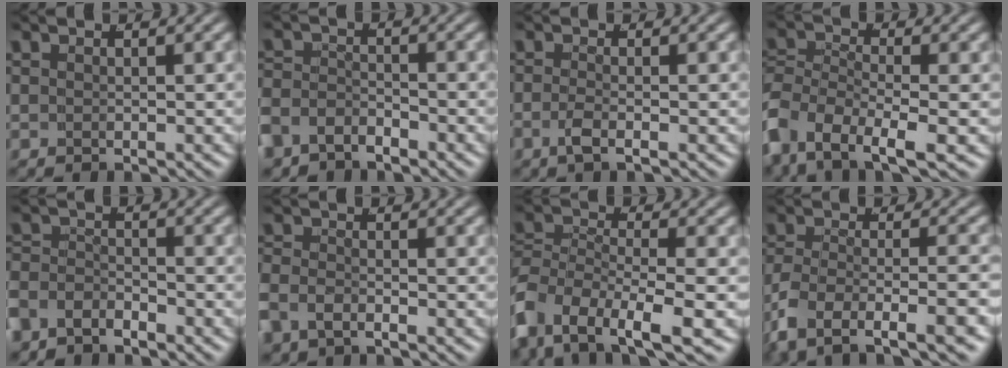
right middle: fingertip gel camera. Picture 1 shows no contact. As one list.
[{"total": 4.1, "force": [-3.1, 2.5, 0.9], "torque": [-0.032, -0.020, -0.049]}, {"total": 1.7, "force": [-1.2, 0.1, 1.2], "torque": [-0.029, -0.006, -0.019]}, {"total": 7.4, "force": [-3.3, 5.1, 4.3], "torque": [-0.131, -0.046, -0.044]}, {"total": 4.2, "force": [-3.1, 2.6, 1.1], "torque": [-0.032, -0.018, -0.050]}, {"total": 2.9, "force": [-1.5, 2.1, 1.3], "torque": [-0.045, -0.017, -0.021]}, {"total": 8.1, "force": [-3.8, 5.2, 4.9], "torque": [-0.141, -0.051, -0.049]}, {"total": 6.6, "force": [-4.2, 2.4, 4.5], "torque": [-0.103, -0.032, -0.052]}]